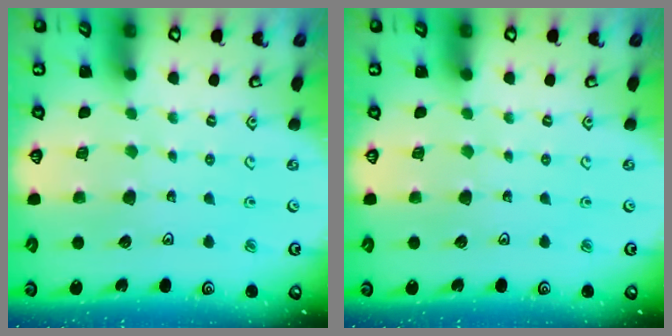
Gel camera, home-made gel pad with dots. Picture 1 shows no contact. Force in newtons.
{"total": 0.0}